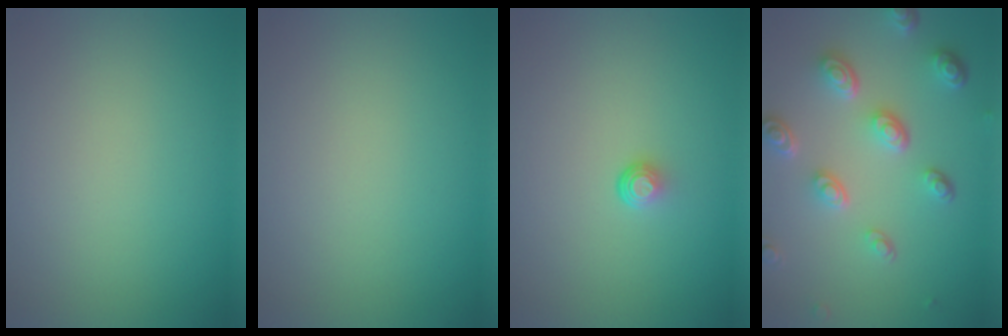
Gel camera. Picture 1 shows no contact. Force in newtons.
{"total": 0.0}
{"total": 1.0, "press": 0.6, "slide": 0.8}
{"total": 5.0, "press": 3.7, "slide": 3.3}